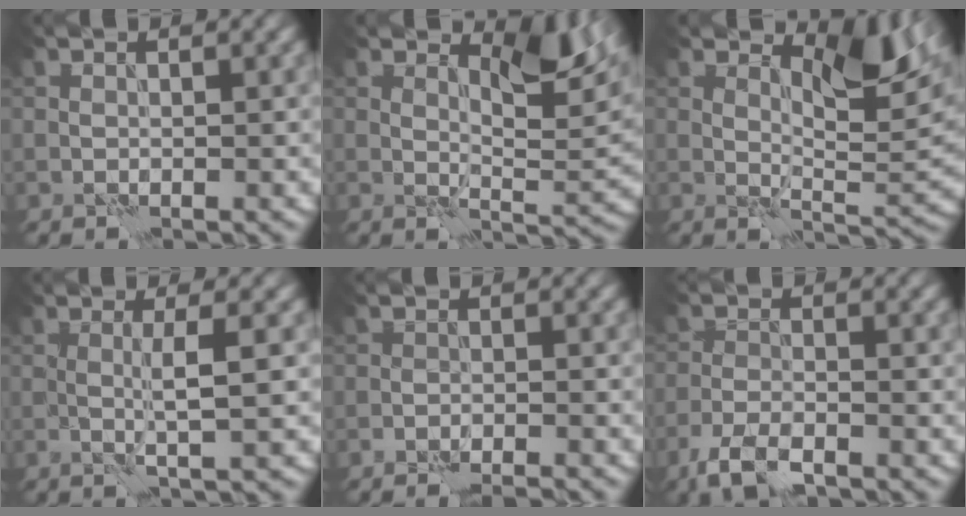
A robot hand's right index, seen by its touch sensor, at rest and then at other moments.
{"total": 5.4, "force": [2.8, 1.9, 4.2], "torque": [-0.067, -0.009, 0.042]}
{"total": 6.1, "force": [3.2, 2.2, 4.7], "torque": [-0.072, -0.007, 0.049]}
{"total": 2.7, "force": [0.1, 0.3, 2.6], "torque": [-0.047, 0.000, -0.003]}
{"total": 3.0, "force": [-2.7, 0.5, 1.1], "torque": [-0.018, 0.009, -0.036]}
{"total": 3.8, "force": [-2.7, 1.3, 2.3], "torque": [-0.048, -0.005, -0.061]}